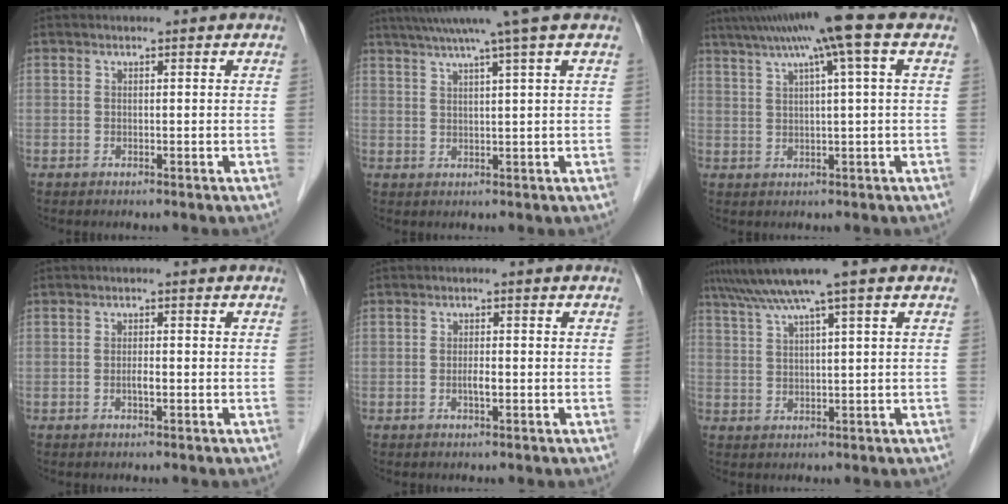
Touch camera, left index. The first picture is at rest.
{"total": 7.7, "force": [5.7, -2.0, 4.7], "torque": [-0.072, 0.018, 0.083]}
{"total": 7.7, "force": [4.0, 0.2, 6.5], "torque": [-0.106, 0.034, 0.060]}
{"total": 1.4, "force": [-0.5, 0.2, 1.3], "torque": [-0.026, 0.001, -0.009]}
{"total": 1.6, "force": [-0.5, 0.3, 1.5], "torque": [-0.030, 0.001, -0.009]}
{"total": 7.8, "force": [5.2, -0.9, 5.7], "torque": [-0.101, 0.030, 0.089]}